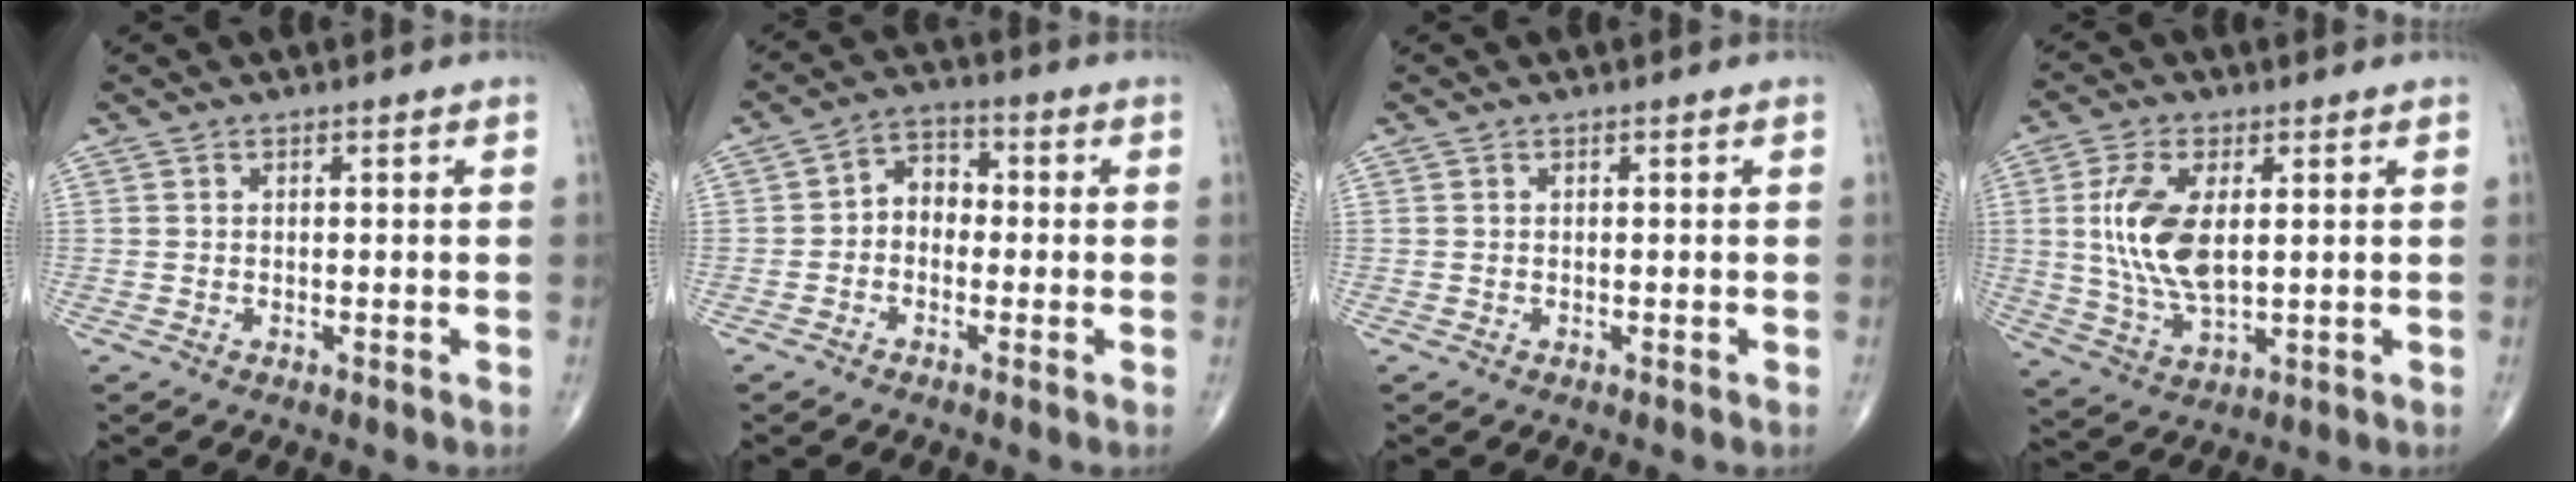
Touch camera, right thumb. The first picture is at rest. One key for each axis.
{"total": 5.4, "fx": -0.7, "fy": 4.2, "fz": 3.4, "tx": -0.031, "ty": 0.024, "tz": -0.028}
{"total": 0.0}
{"total": 12.5, "fx": 1.9, "fy": 6.1, "fz": 10.8, "tx": -0.221, "ty": -0.011, "tz": 0.043}